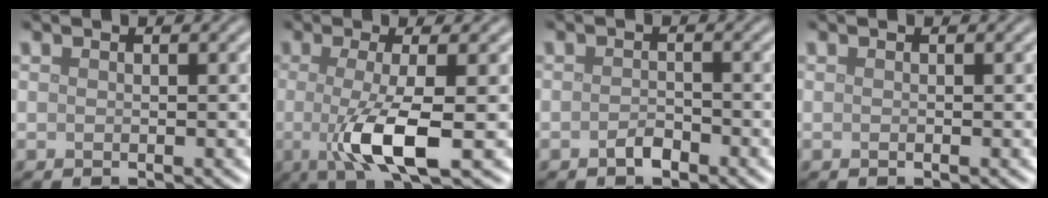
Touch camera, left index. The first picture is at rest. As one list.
[{"total": 6.0, "force": [-0.8, 1.5, 5.8], "torque": [-0.105, -0.011, -0.018]}, {"total": 1.4, "force": [-0.9, 0.7, 0.8], "torque": [-0.015, 0.003, -0.019]}, {"total": 0.0}]